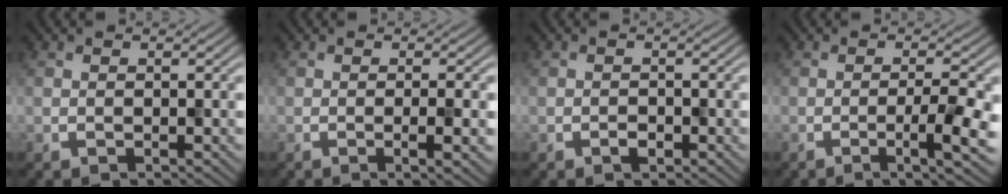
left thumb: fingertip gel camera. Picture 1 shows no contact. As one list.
[{"total": 3.1, "force": [-0.9, 0.3, 2.9], "torque": [-0.050, 0.007, -0.018]}, {"total": 1.1, "force": [-0.6, 0.7, 0.7], "torque": [-0.012, 0.001, -0.013]}, {"total": 5.0, "force": [-1.6, 0.5, 4.7], "torque": [-0.077, 0.007, -0.032]}]